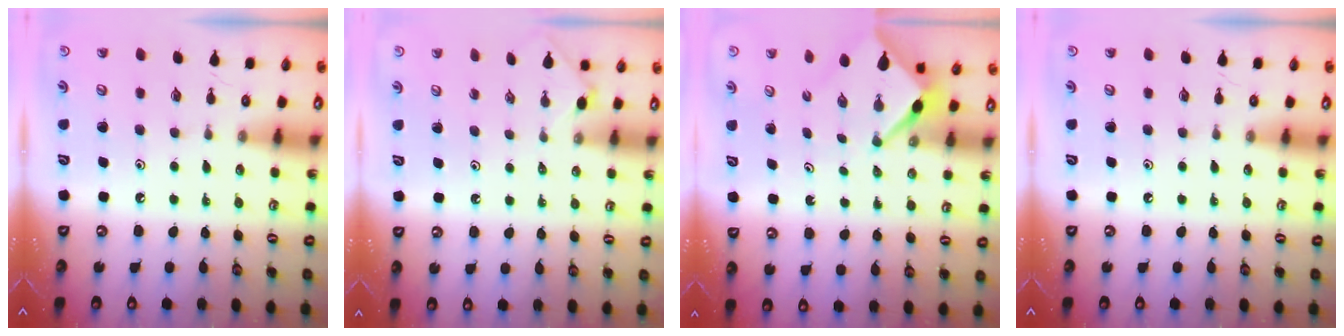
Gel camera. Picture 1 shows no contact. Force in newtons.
{"total": 1.4, "press": 1.4, "slide": 0.4}
{"total": 3.0, "press": 3.0, "slide": 0.3}
{"total": 0.0}